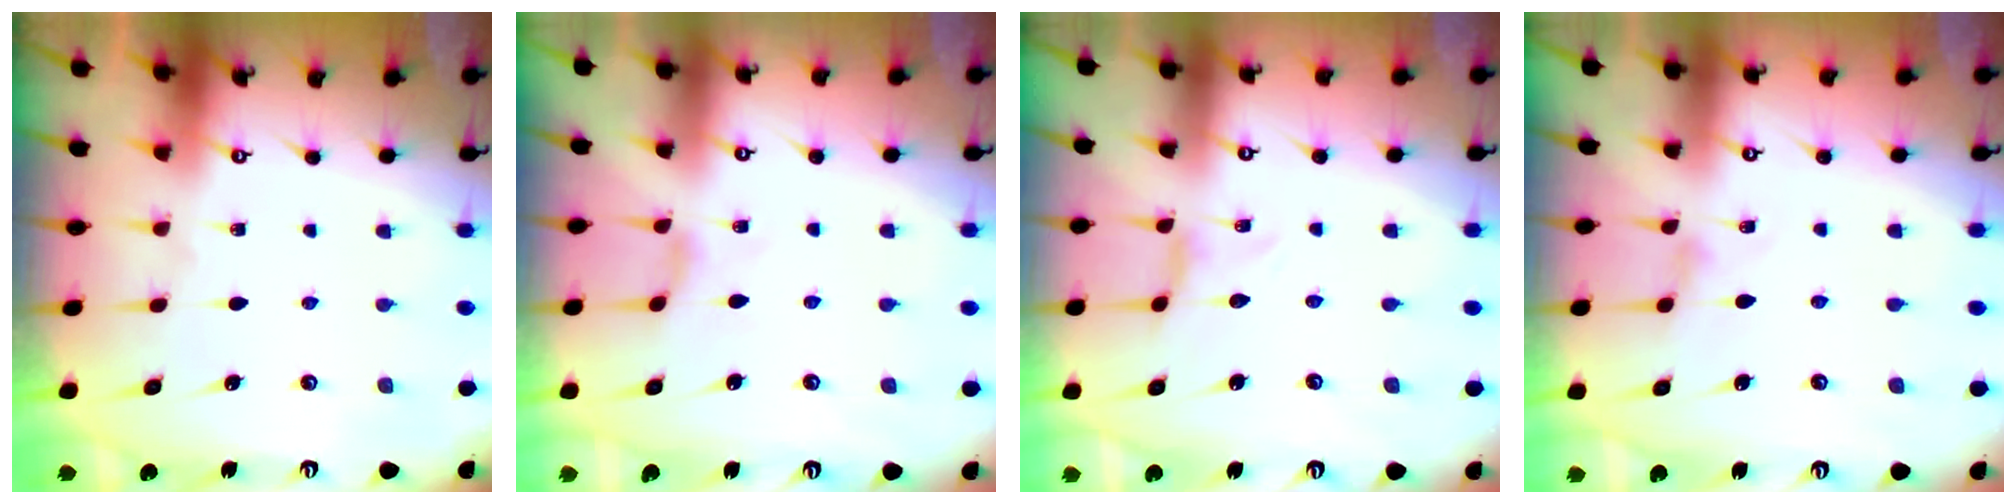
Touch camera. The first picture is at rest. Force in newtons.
{"total": 2.2, "press": 2.2, "slide": 0.5}
{"total": 0.0}
{"total": 0.6, "press": 0.5, "slide": 0.2}